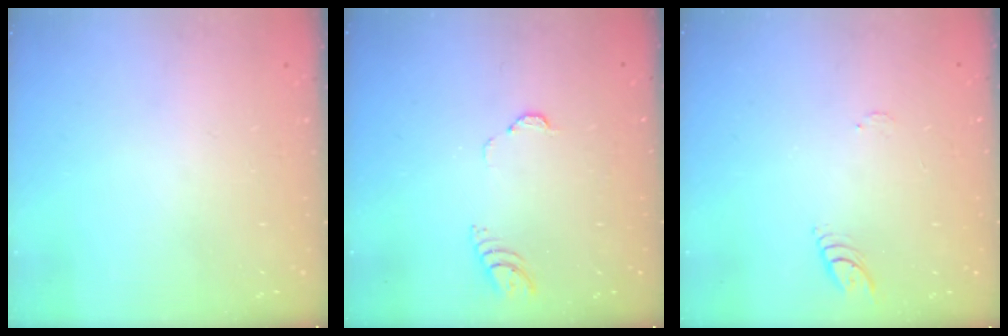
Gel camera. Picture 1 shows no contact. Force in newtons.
{"total": 3.3, "press": 3.3, "slide": 0.3}
{"total": 5.8, "press": 5.7, "slide": 0.5}